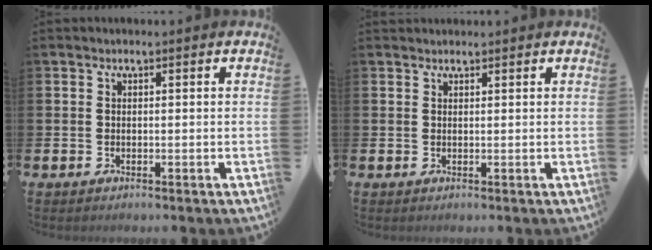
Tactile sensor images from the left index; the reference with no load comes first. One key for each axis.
{"total": 0.9, "fx": 0.9, "fy": 0.2, "fz": 0.0, "tx": 0.011, "ty": -0.003, "tz": 0.014}